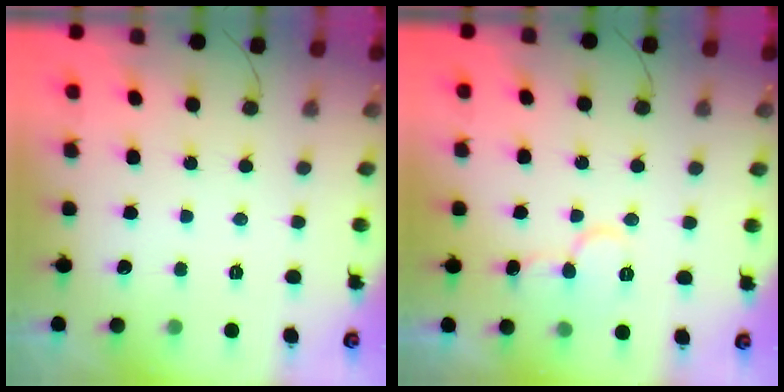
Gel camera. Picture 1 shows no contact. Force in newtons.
{"total": 8.8, "press": 8.7, "slide": 1.0}